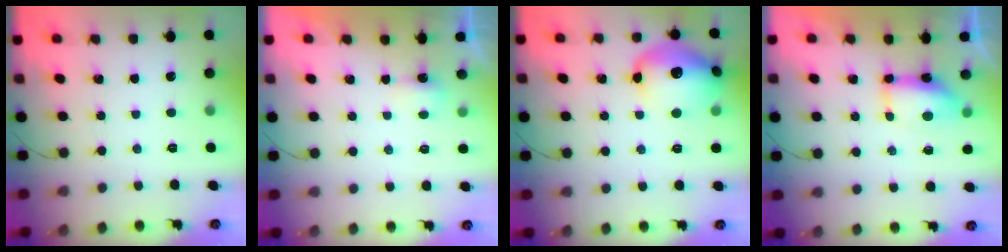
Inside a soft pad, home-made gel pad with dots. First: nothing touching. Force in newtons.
{"total": 2.9, "press": 2.8, "slide": 0.6}
{"total": 16.1, "press": 16.0, "slide": 1.7}
{"total": 7.4, "press": 7.3, "slide": 0.5}